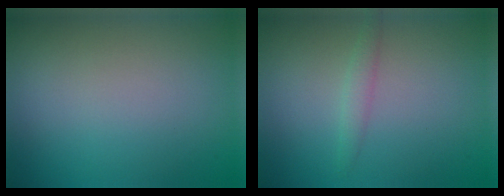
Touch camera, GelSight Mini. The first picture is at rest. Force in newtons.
{"total": 1.2, "press": 1.2, "slide": 0.1}